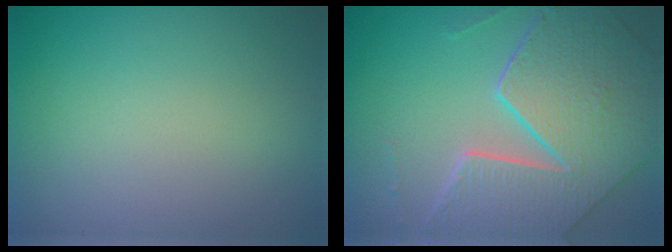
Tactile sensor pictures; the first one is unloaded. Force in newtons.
{"total": 8.8, "press": 6.3, "slide": 6.2}